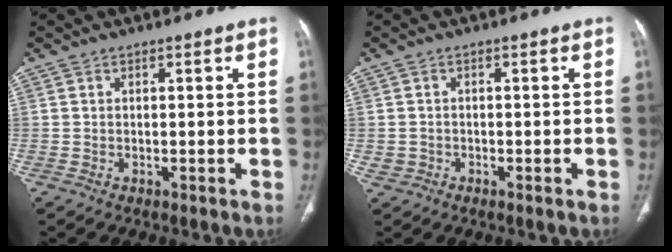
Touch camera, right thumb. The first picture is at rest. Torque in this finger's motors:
{"motor_torque": [1.68, 1.52, 0.64, -0.99, 0.11]}